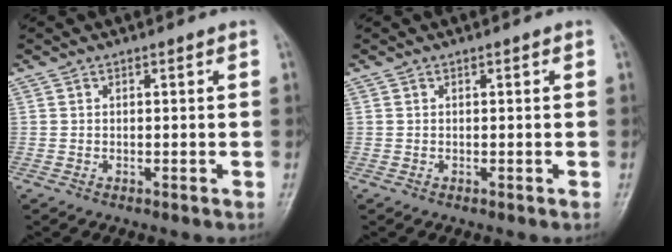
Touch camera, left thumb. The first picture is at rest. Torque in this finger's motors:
{"motor_torque": [0.00, 0.02, 0.05, -0.04, 0.00]}